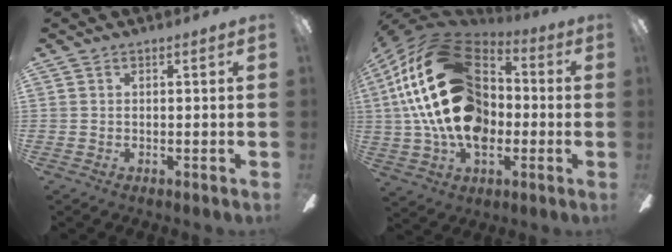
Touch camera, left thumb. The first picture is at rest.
{"total": 30.0, "force": [2.8, 20.2, 22.0], "torque": [-0.439, 0.021, 0.055]}